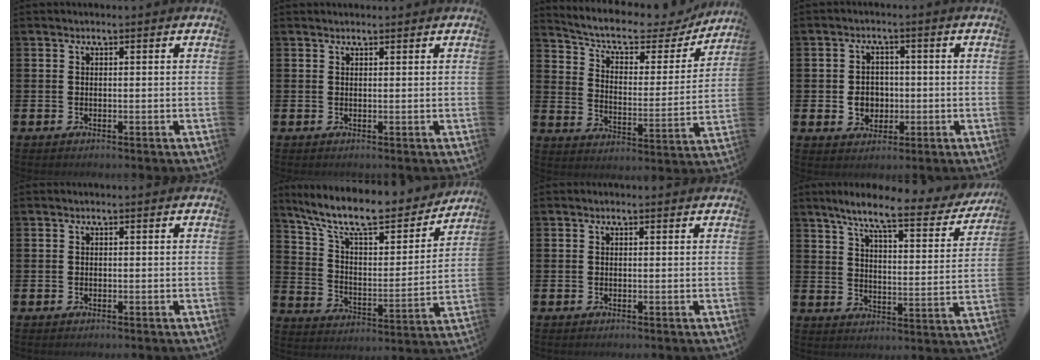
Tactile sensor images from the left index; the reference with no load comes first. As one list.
[{"total": 0.7, "force": [0.7, 0.2, 0.1], "torque": [0.009, -0.002, 0.010]}, {"total": 7.5, "force": [6.4, 2.8, 2.7], "torque": [-0.076, -0.047, 0.103]}, {"total": 3.9, "force": [-0.6, 3.4, 1.8], "torque": [-0.027, 0.002, -0.018]}, {"total": 0.0}, {"total": 11.6, "force": [10.0, 3.1, 5.2], "torque": [-0.130, -0.061, 0.171]}, {"total": 0.0}, {"total": 8.0, "force": [6.6, 1.2, 4.4], "torque": [-0.101, -0.042, 0.105]}]